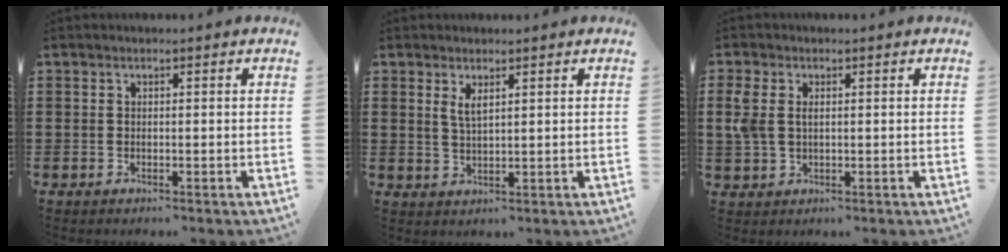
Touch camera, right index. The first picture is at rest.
{"total": 2.5, "force": [1.4, 0.8, 2.0], "torque": [-0.042, 0.003, 0.024]}
{"total": 3.1, "force": [0.8, 2.0, 2.2], "torque": [-0.057, 0.006, 0.012]}